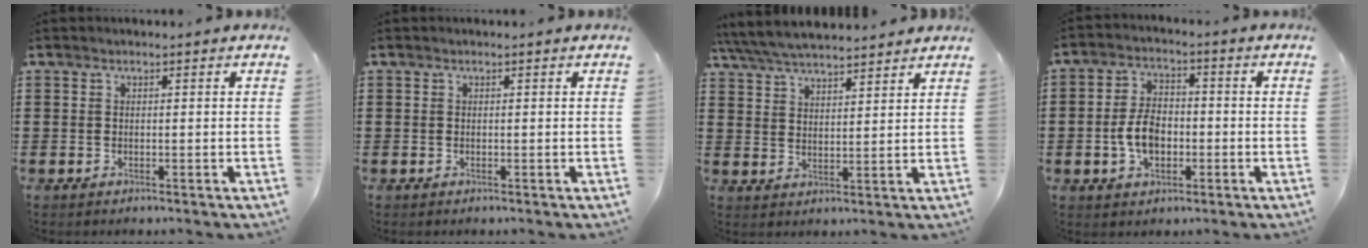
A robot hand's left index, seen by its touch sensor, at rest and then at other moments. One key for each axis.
{"total": 0.0}
{"total": 5.6, "fx": 5.4, "fy": 0.7, "fz": 1.5, "tx": -0.049, "ty": -0.018, "tz": 0.098}
{"total": 6.4, "fx": -1.4, "fy": 3.9, "fz": 4.9, "tx": -0.108, "ty": 0.006, "tz": -0.030}